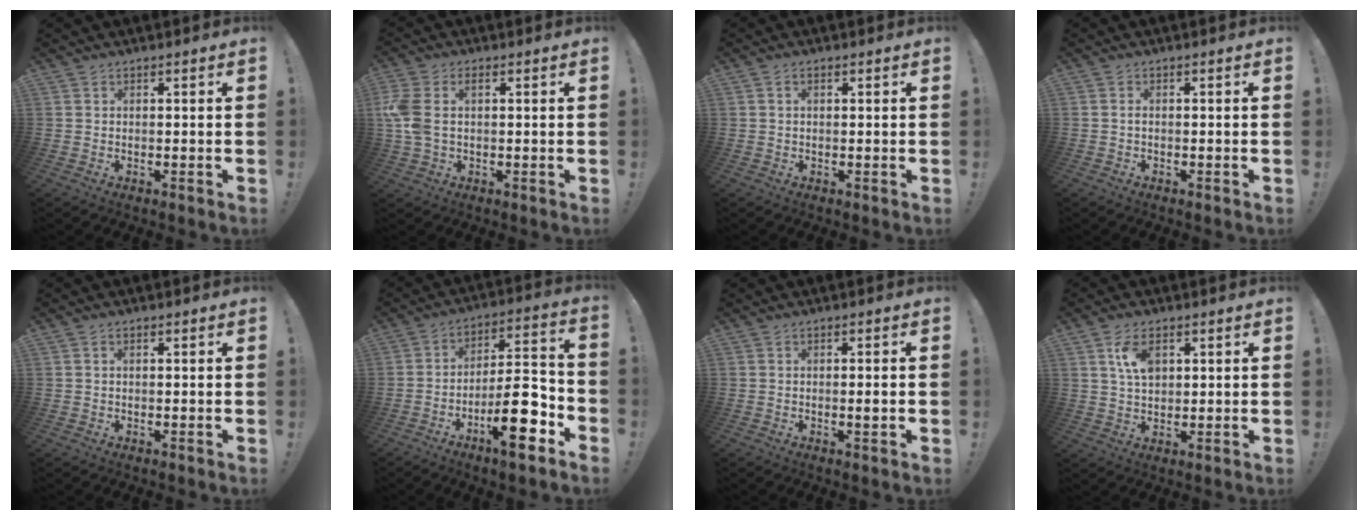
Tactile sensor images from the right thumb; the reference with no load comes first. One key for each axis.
{"total": 7.2, "fx": 1.0, "fy": 4.9, "fz": 5.2, "tx": -0.115, "ty": 0.001, "tz": 0.017}
{"total": 1.3, "fx": 0.4, "fy": 0.7, "fz": 1.0, "tx": -0.025, "ty": 0.005, "tz": 0.008}
{"total": 0.9, "fx": -0.7, "fy": 0.6, "fz": 0.0, "tx": 0.000, "ty": 0.003, "tz": -0.014}
{"total": 0.8, "fx": 0.2, "fy": 0.4, "fz": 0.6, "tx": -0.017, "ty": 0.004, "tz": 0.004}
{"total": 16.9, "fx": -7.7, "fy": 5.4, "fz": 14.0, "tx": -0.211, "ty": 0.053, "tz": -0.119}
{"total": 1.9, "fx": -0.2, "fy": -0.1, "fz": 1.8, "tx": -0.022, "ty": -0.003, "tz": -0.007}
{"total": 7.4, "fx": 2.8, "fy": 4.4, "fz": 5.3, "tx": -0.086, "ty": -0.002, "tz": 0.052}